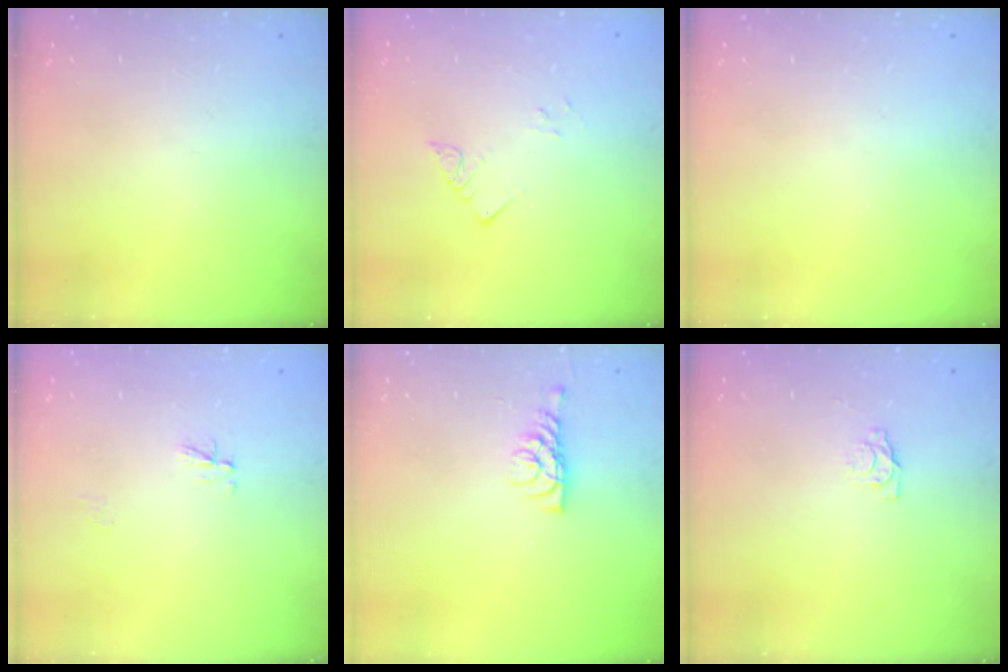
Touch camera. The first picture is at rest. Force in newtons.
{"total": 2.9, "press": 2.9, "slide": 0.4}
{"total": 0.0}
{"total": 3.0, "press": 3.0, "slide": 0.4}
{"total": 6.1, "press": 6.1, "slide": 0.4}
{"total": 3.2, "press": 3.1, "slide": 0.3}